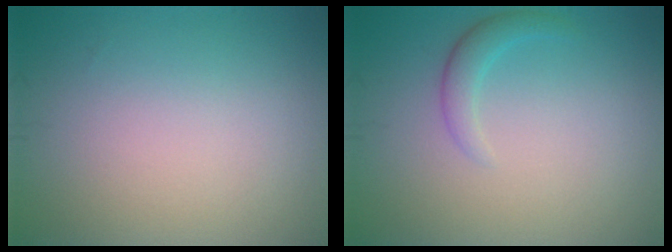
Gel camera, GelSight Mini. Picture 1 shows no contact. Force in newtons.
{"total": 1.8, "press": 1.8, "slide": 0.1}